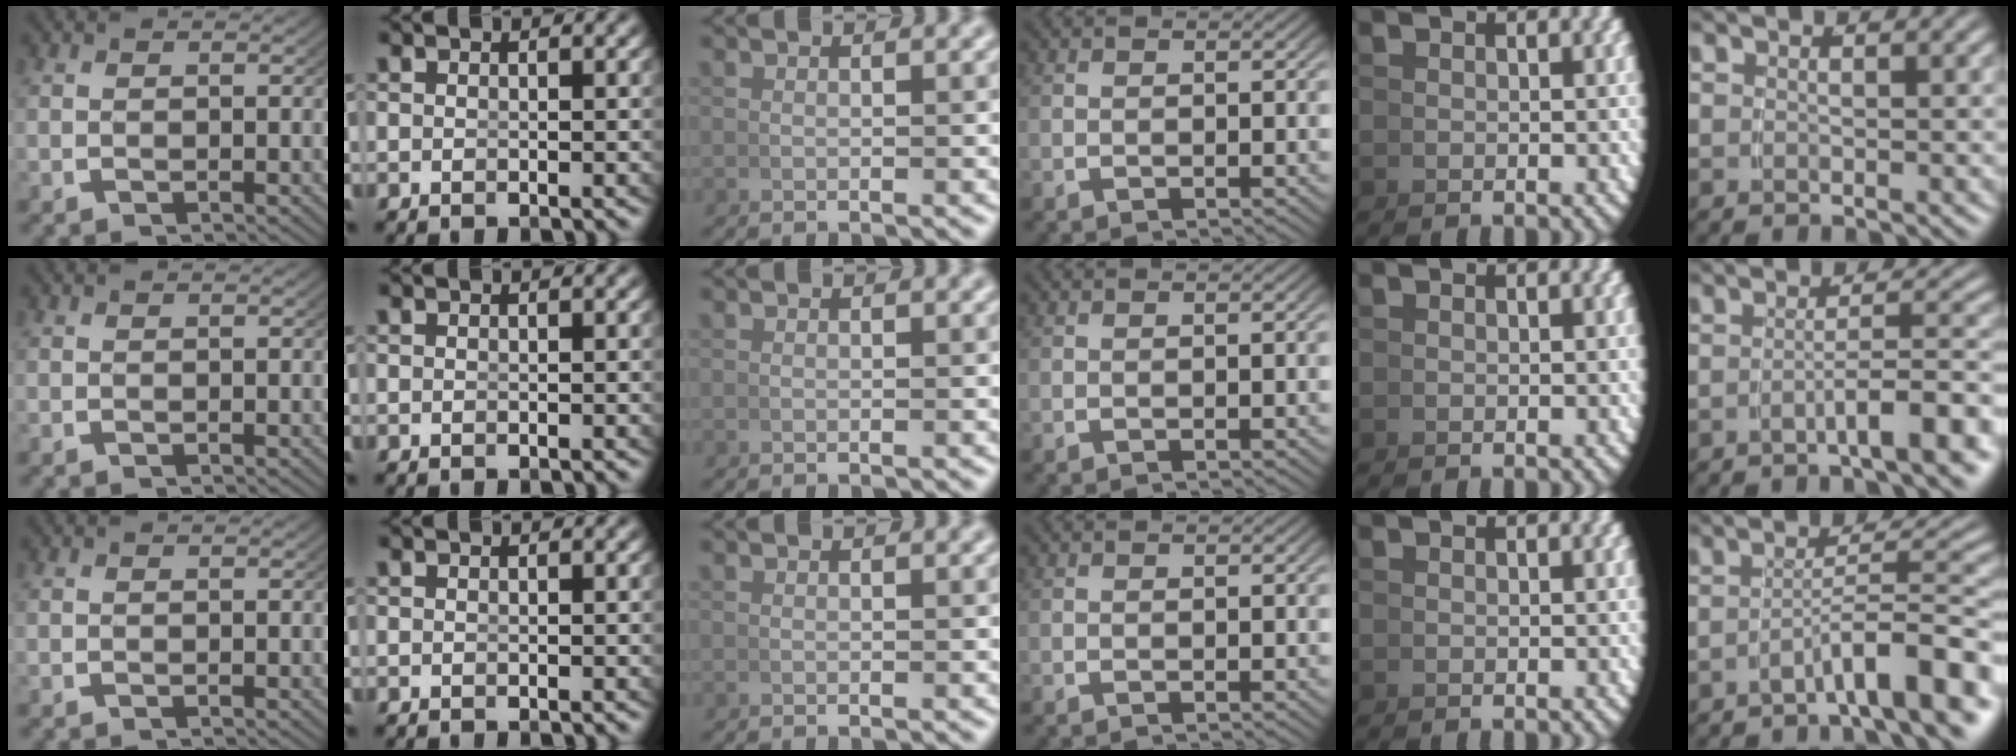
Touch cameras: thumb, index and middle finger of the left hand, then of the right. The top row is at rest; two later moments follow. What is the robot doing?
{"motion": "lift_and_place", "object": "dispenser bottle"}